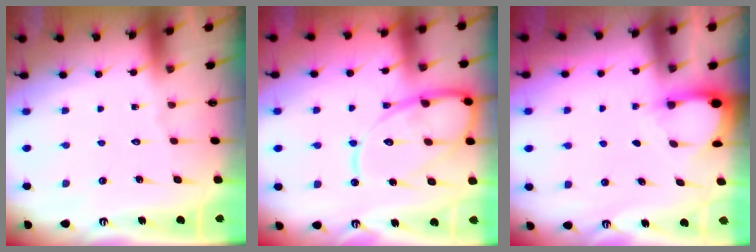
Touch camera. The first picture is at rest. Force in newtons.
{"total": 15.4, "press": 15.3, "slide": 1.7}
{"total": 3.4, "press": 3.3, "slide": 0.4}